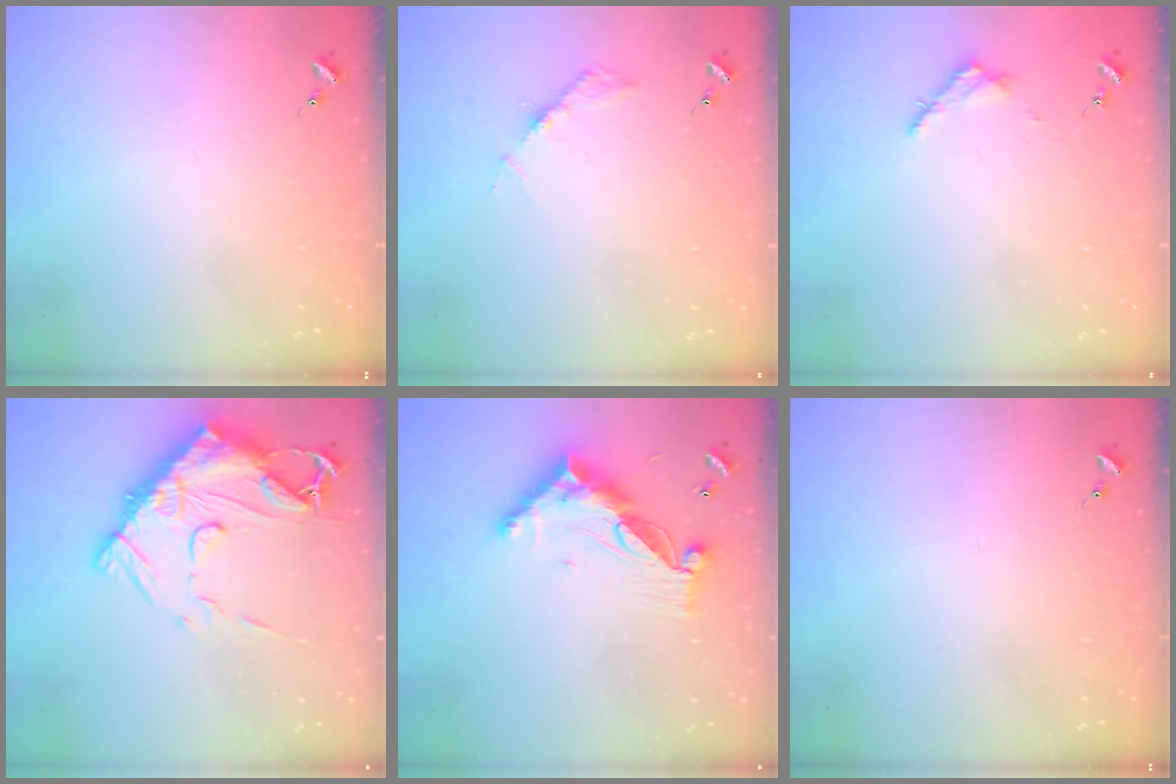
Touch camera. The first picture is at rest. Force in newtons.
{"total": 3.6, "press": 3.6, "slide": 0.5}
{"total": 3.2, "press": 3.2, "slide": 0.4}
{"total": 19.3, "press": 19.2, "slide": 1.9}
{"total": 13.7, "press": 13.6, "slide": 1.0}
{"total": 0.0}